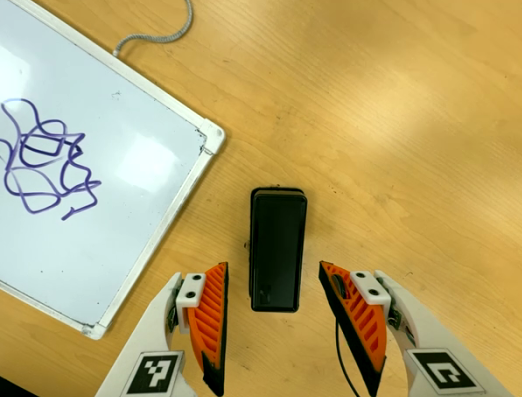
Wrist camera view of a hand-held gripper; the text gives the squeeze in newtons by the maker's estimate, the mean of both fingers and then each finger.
{"total": 0.0}